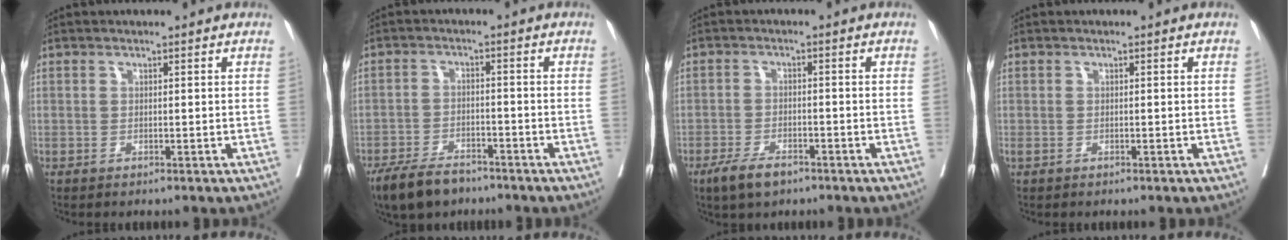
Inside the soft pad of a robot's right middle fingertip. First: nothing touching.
{"total": 7.5, "force": [-5.9, 3.1, 3.4], "torque": [-0.064, -0.008, -0.105]}
{"total": 4.9, "force": [-3.4, 1.8, 3.0], "torque": [-0.062, -0.004, -0.057]}
{"total": 0.0}